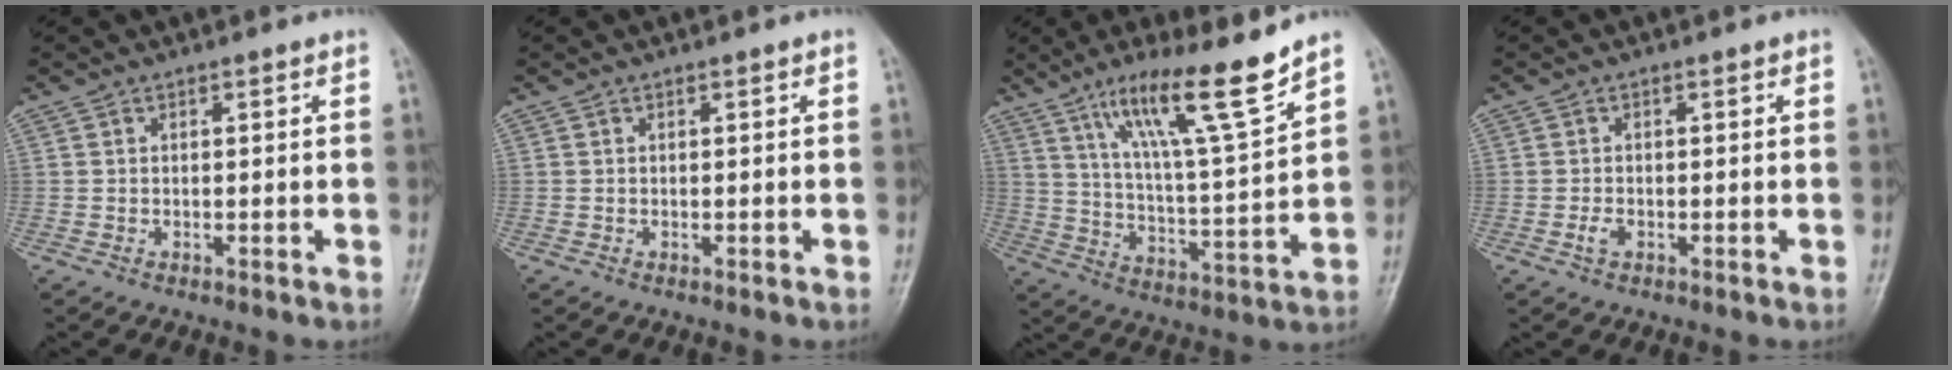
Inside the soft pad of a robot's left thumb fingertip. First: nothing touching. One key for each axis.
{"total": 0.0}
{"total": 15.2, "fx": 10.3, "fy": 1.0, "fz": 11.0, "tx": -0.182, "ty": -0.059, "tz": 0.183}
{"total": 1.5, "fx": -0.6, "fy": 0.9, "fz": 1.0, "tx": -0.022, "ty": 0.004, "tz": -0.012}